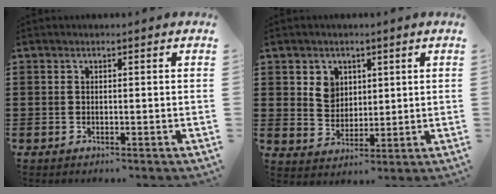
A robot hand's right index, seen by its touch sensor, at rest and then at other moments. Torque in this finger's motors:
{"motor_torque": [0.27, 0.21, 0.11, 0.03]}